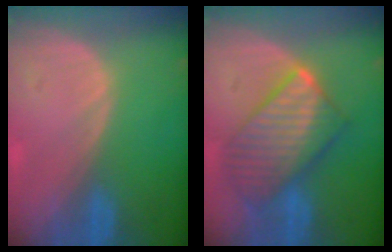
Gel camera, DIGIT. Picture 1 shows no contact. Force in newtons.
{"total": 10.2, "press": 10.2, "slide": 0.8}